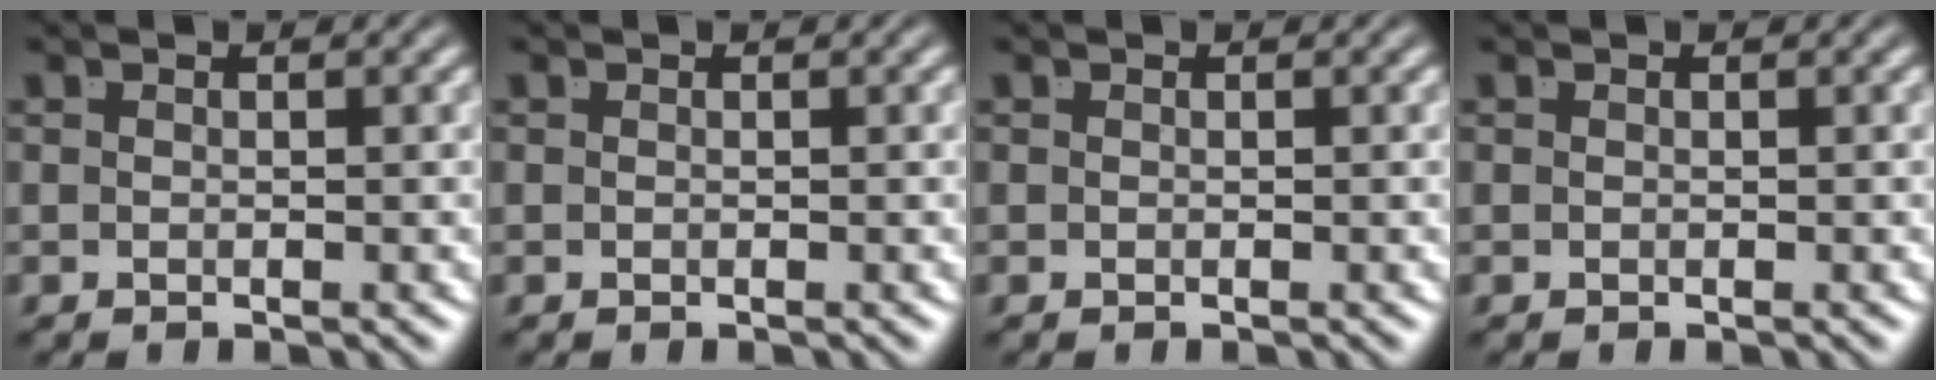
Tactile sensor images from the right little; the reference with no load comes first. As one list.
[{"total": 0.0}, {"total": 0.0}, {"total": 0.0}]